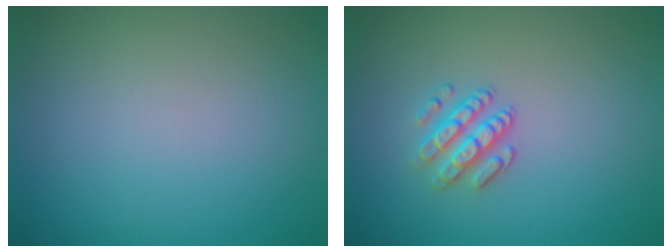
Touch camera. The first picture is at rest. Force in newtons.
{"total": 2.5, "press": 2.3, "slide": 0.9}